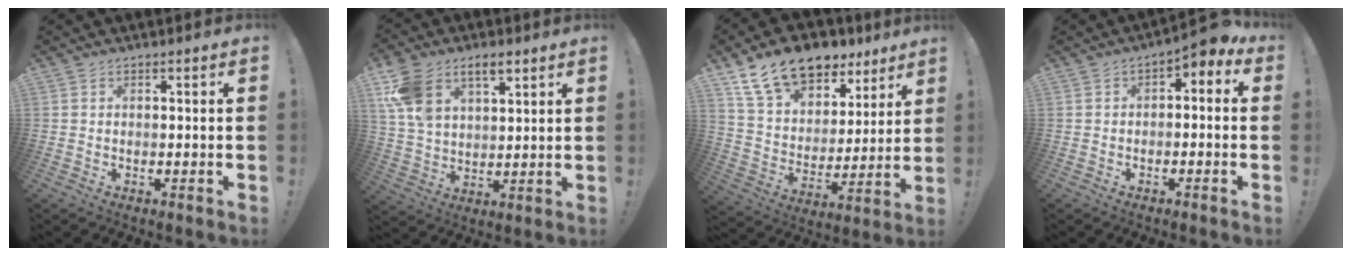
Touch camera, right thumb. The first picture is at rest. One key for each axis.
{"total": 12.8, "fx": 7.1, "fy": 7.9, "fz": 7.2, "tx": -0.138, "ty": -0.027, "tz": 0.133}
{"total": 17.2, "fx": 12.3, "fy": 9.7, "fz": 7.1, "tx": -0.120, "ty": -0.078, "tz": 0.230}
{"total": 3.4, "fx": -0.2, "fy": 2.0, "fz": 2.7, "tx": -0.036, "ty": 0.000, "tz": -0.006}